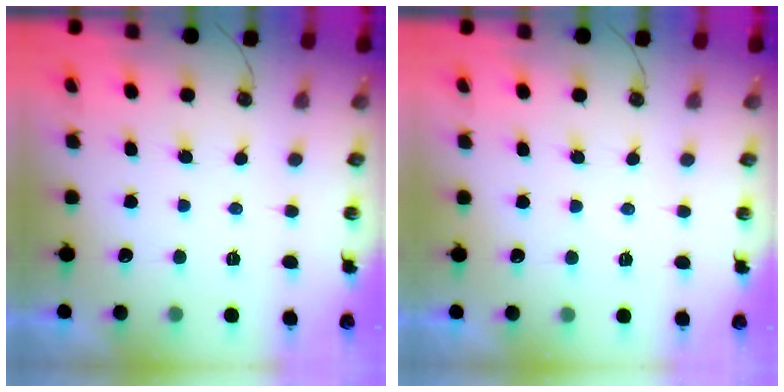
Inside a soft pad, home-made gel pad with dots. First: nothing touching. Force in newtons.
{"total": 3.8, "press": 3.7, "slide": 0.5}